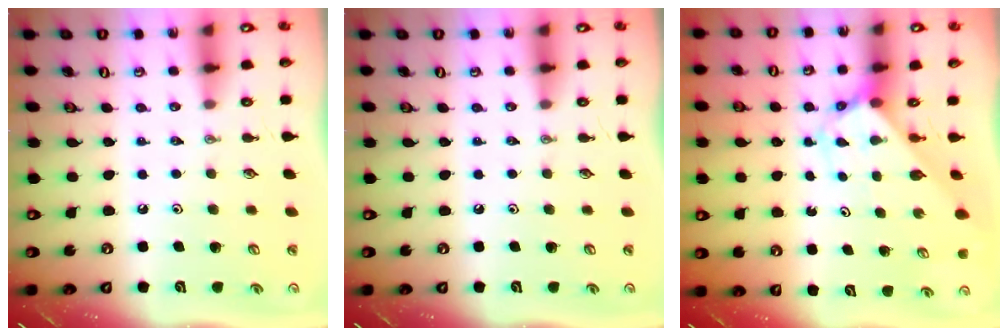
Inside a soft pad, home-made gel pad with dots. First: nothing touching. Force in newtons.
{"total": 0.0}
{"total": 2.7, "press": 2.7, "slide": 0.2}